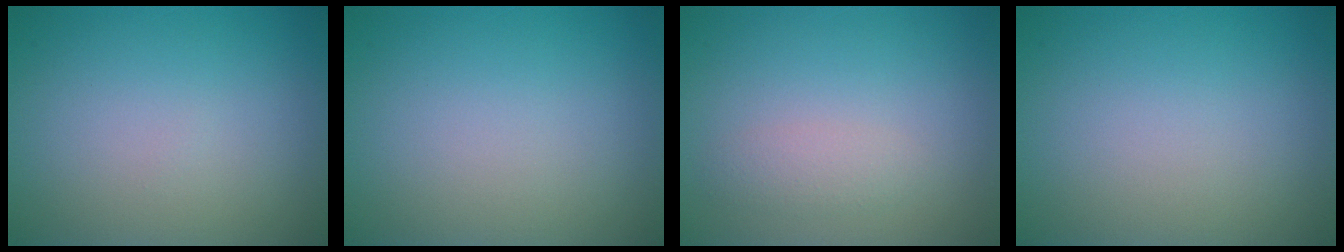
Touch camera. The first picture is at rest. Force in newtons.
{"total": 0.0}
{"total": 1.4, "press": 1.4, "slide": 0.1}
{"total": 0.0}